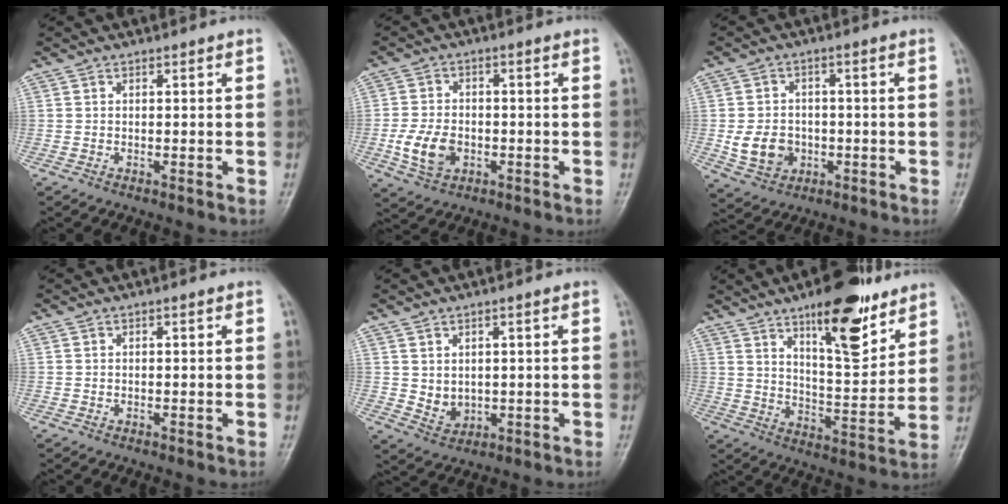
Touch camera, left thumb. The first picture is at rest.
{"total": 7.4, "force": [-1.9, 5.2, 4.9], "torque": [-0.087, 0.005, -0.033]}
{"total": 7.6, "force": [-1.3, 6.3, 3.9], "torque": [-0.048, 0.008, -0.014]}
{"total": 0.0}
{"total": 4.1, "force": [1.0, 3.0, 2.6], "torque": [-0.030, -0.015, 0.029]}
{"total": 16.3, "force": [10.2, 5.4, 11.5], "torque": [-0.140, -0.063, 0.163]}